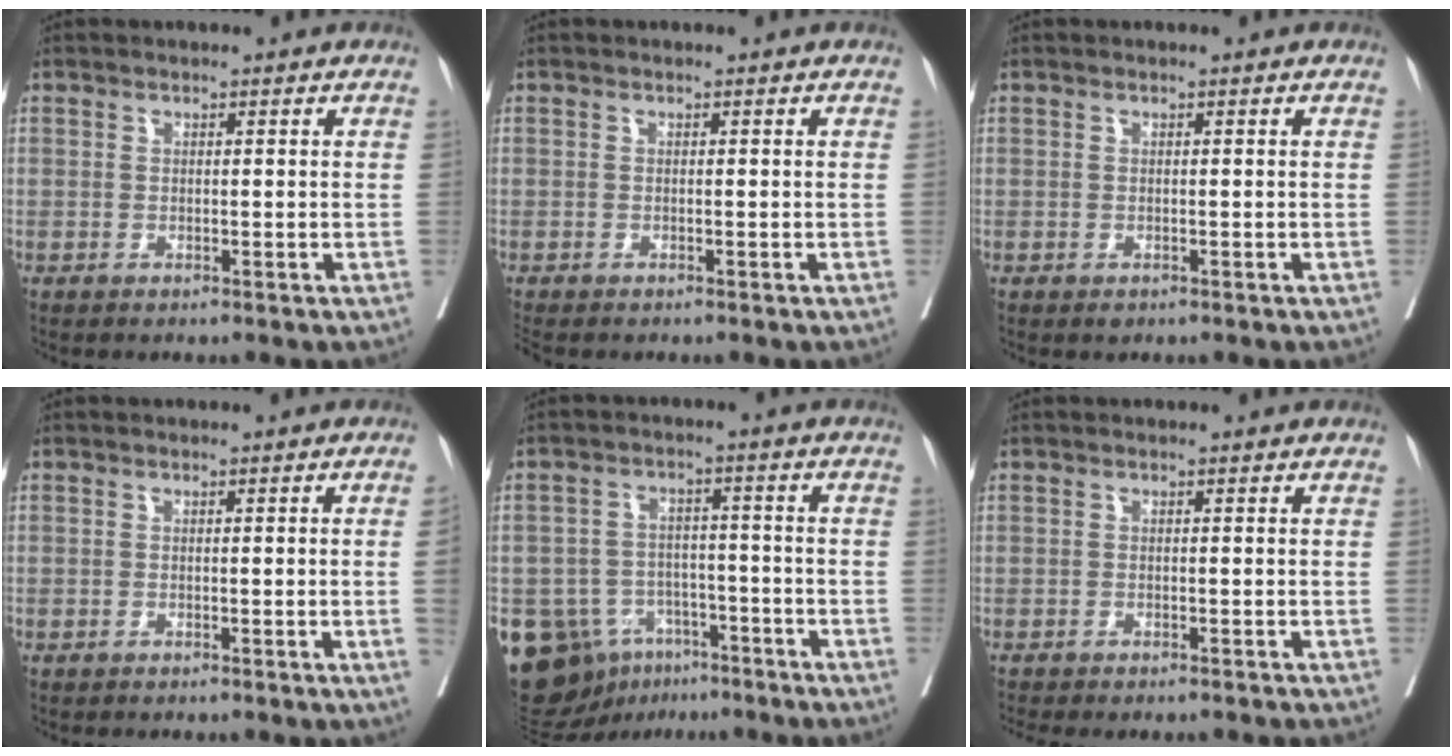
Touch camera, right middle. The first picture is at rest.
{"total": 1.6, "force": [-1.4, 0.4, 0.5], "torque": [-0.012, -0.005, -0.025]}
{"total": 0.6, "force": [-0.3, 0.5, 0.3], "torque": [-0.003, 0.002, -0.001]}
{"total": 1.3, "force": [-0.3, -0.3, 1.3], "torque": [-0.015, 0.002, -0.005]}
{"total": 13.9, "force": [-7.8, 10.3, 5.2], "torque": [-0.106, 0.027, -0.112]}
{"total": 4.4, "force": [-3.9, 0.8, 1.7], "torque": [-0.017, -0.001, -0.053]}